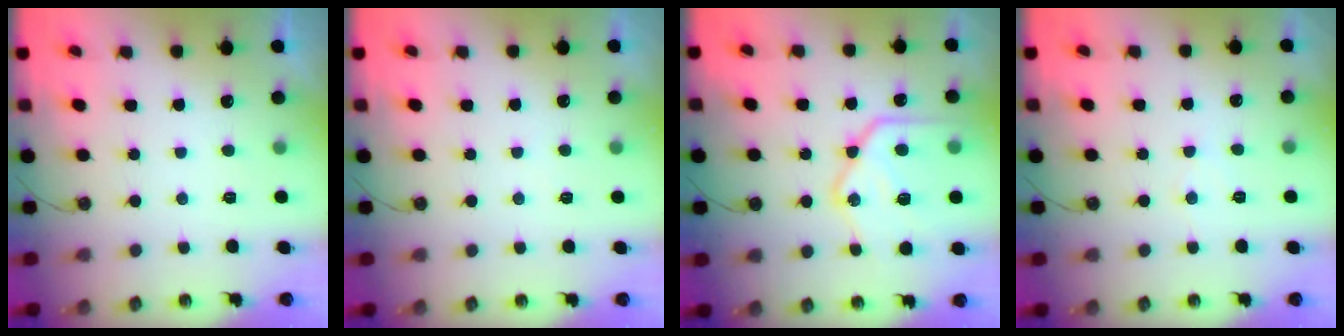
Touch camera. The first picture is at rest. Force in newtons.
{"total": 3.0, "press": 2.9, "slide": 0.5}
{"total": 21.5, "press": 21.4, "slide": 2.2}
{"total": 5.3, "press": 5.2, "slide": 0.8}